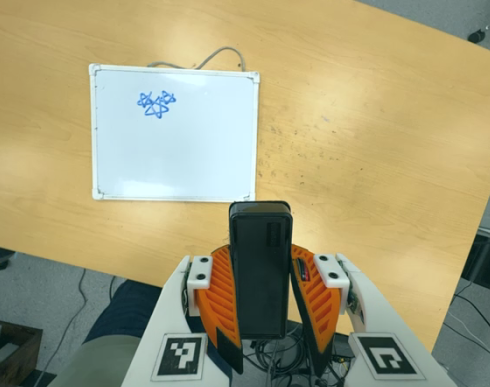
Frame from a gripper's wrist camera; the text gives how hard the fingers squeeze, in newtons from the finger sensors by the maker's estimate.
{"total": 9.2, "left": 7.6, "right": 10.9}